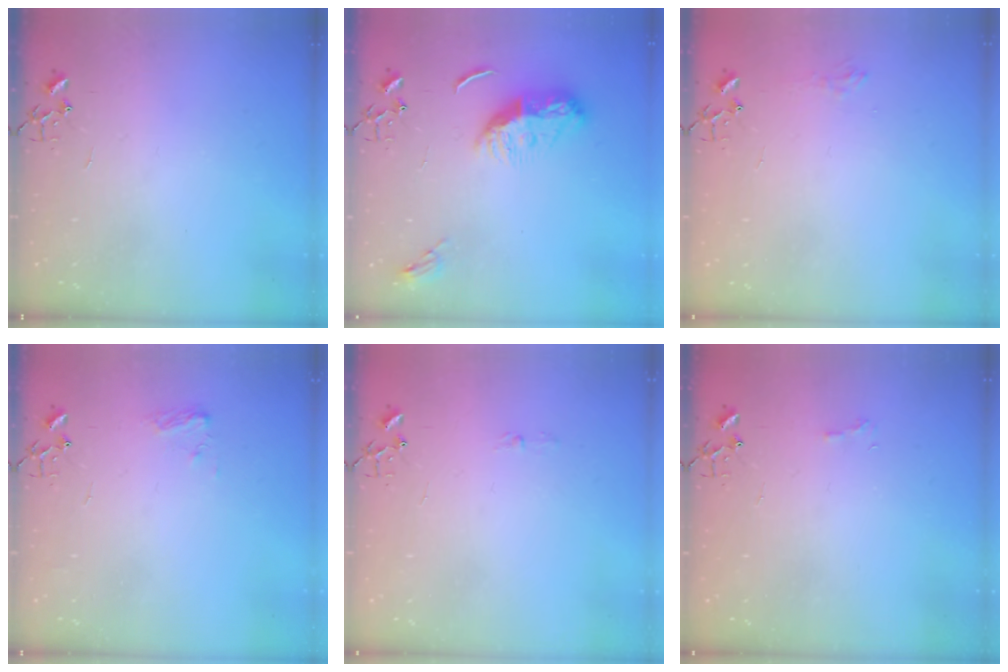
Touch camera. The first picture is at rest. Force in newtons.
{"total": 12.0, "press": 11.9, "slide": 0.3}
{"total": 6.6, "press": 6.6, "slide": 0.8}
{"total": 6.2, "press": 6.2, "slide": 0.6}
{"total": 2.9, "press": 2.9, "slide": 0.4}
{"total": 6.0, "press": 5.9, "slide": 0.7}